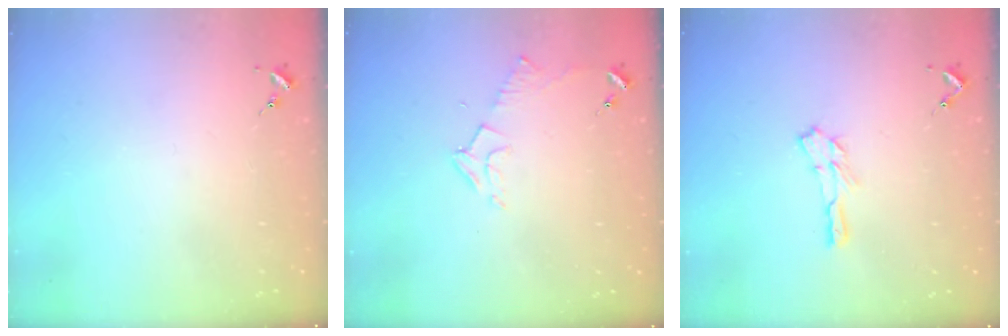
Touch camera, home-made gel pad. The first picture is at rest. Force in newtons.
{"total": 5.9, "press": 5.9, "slide": 0.8}
{"total": 6.3, "press": 6.3, "slide": 0.3}